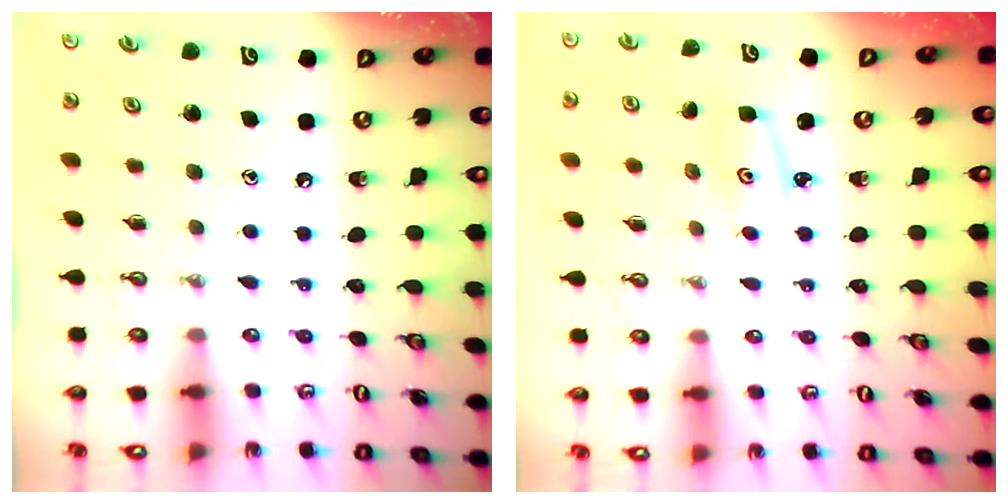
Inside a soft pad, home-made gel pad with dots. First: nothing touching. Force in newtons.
{"total": 2.7, "press": 2.7, "slide": 0.2}